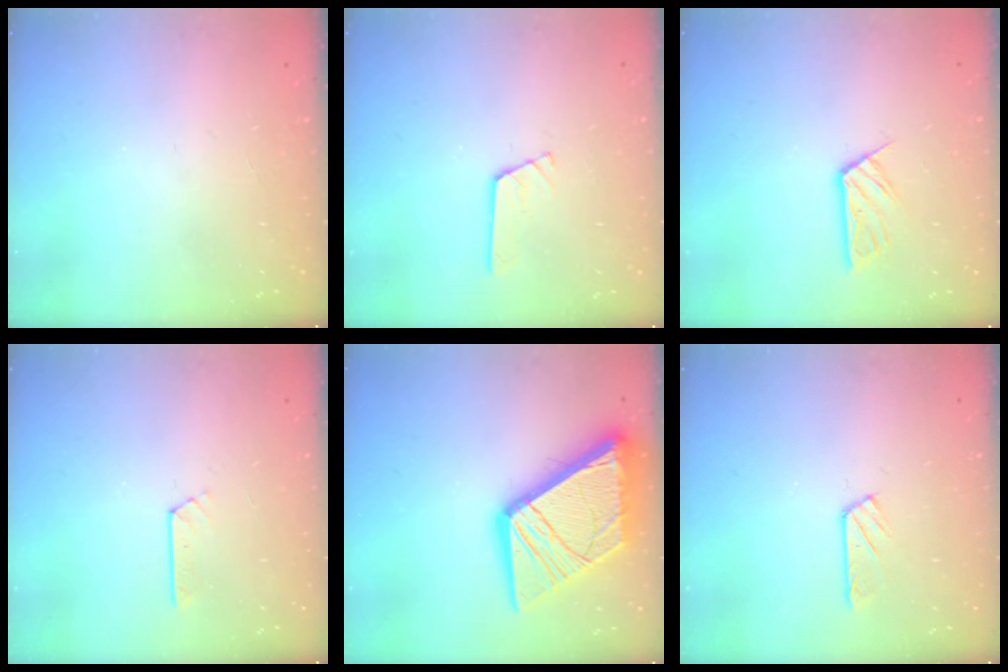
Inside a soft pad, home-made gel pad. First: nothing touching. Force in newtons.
{"total": 2.9, "press": 2.8, "slide": 0.3}
{"total": 8.7, "press": 8.7, "slide": 0.7}
{"total": 2.6, "press": 2.6, "slide": 0.3}
{"total": 24.9, "press": 24.8, "slide": 2.8}
{"total": 4.3, "press": 4.3, "slide": 0.5}